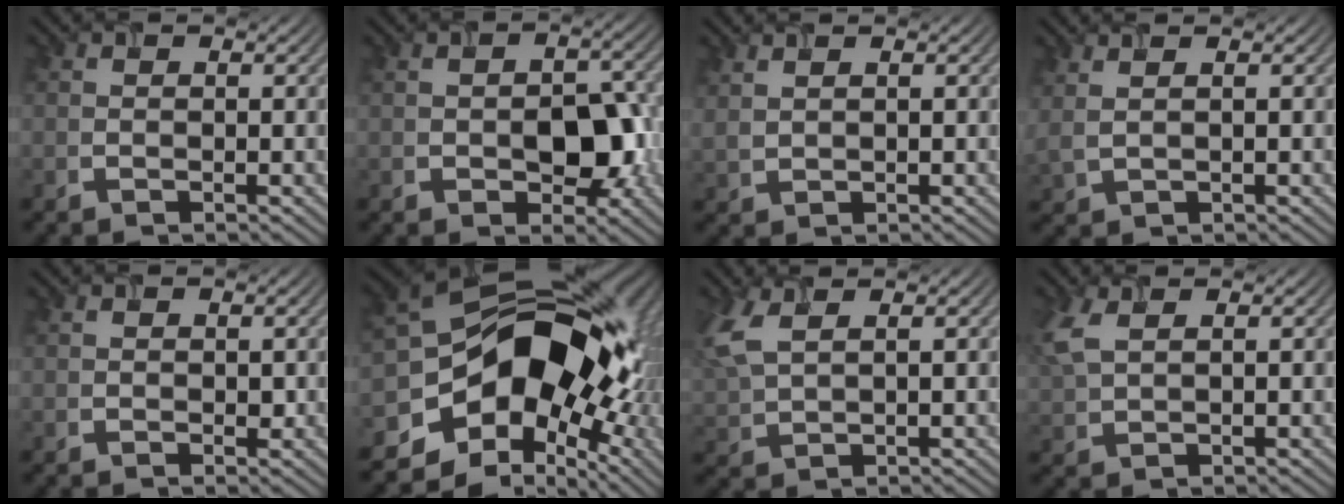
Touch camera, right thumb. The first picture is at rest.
{"total": 6.3, "force": [-1.2, 3.7, 4.9], "torque": [-0.076, -0.008, -0.018]}
{"total": 1.6, "force": [1.3, 0.2, 0.9], "torque": [-0.028, 0.003, 0.031]}
{"total": 2.5, "force": [1.7, 0.4, 1.7], "torque": [-0.045, 0.008, 0.025]}
{"total": 0.9, "force": [0.3, 0.5, 0.7], "torque": [-0.012, 0.001, 0.008]}
{"total": 16.5, "force": [-2.9, 11.8, 11.2], "torque": [-0.188, -0.017, -0.053]}
{"total": 5.9, "force": [2.7, 2.4, 4.7], "torque": [-0.142, 0.010, 0.054]}
{"total": 4.7, "force": [2.1, 2.0, 3.7], "torque": [-0.112, 0.011, 0.046]}